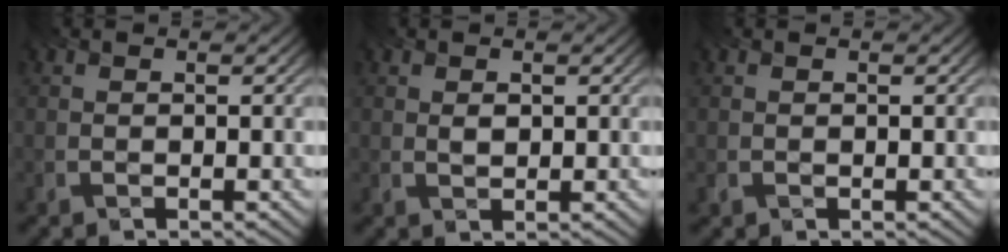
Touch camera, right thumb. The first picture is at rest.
{"total": 0.8, "force": [0.1, 0.6, 0.5], "torque": [-0.010, 0.000, 0.005]}
{"total": 0.0}